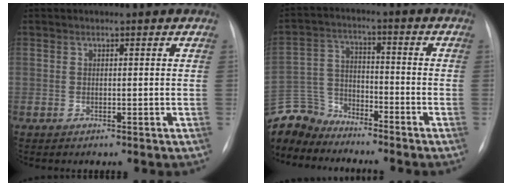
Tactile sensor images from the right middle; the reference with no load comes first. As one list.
[{"total": 10.3, "force": [-9.8, 3.0, 0.8], "torque": [-0.024, 0.011, -0.196]}]